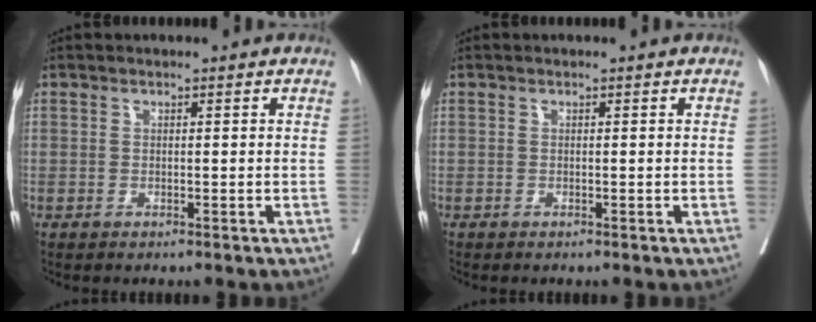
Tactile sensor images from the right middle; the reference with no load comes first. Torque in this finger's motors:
{"motor_torque": [0.40, -0.52, 0.00, 0.01]}